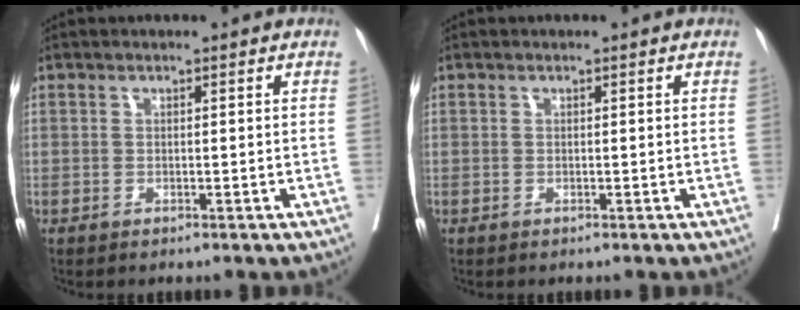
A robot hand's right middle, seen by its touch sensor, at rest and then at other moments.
{"total": 0.0}